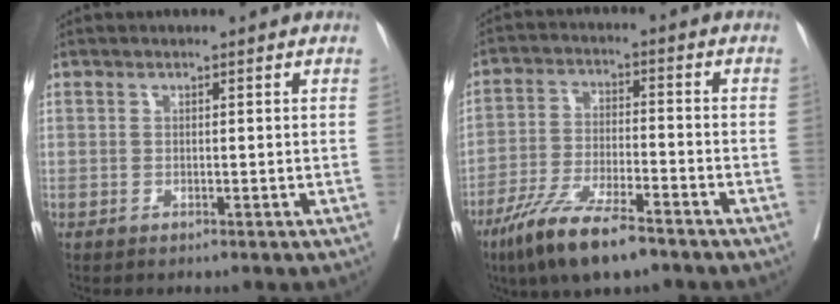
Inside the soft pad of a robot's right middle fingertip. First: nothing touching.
{"total": 11.7, "force": [-8.2, 2.1, 8.1], "torque": [-0.156, -0.025, -0.148]}